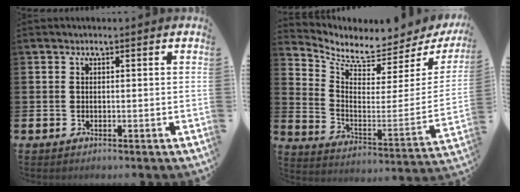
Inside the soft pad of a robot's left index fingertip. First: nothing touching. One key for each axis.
{"total": 6.1, "fx": 5.6, "fy": 1.9, "fz": 1.5, "tx": -0.058, "ty": -0.059, "tz": 0.093}